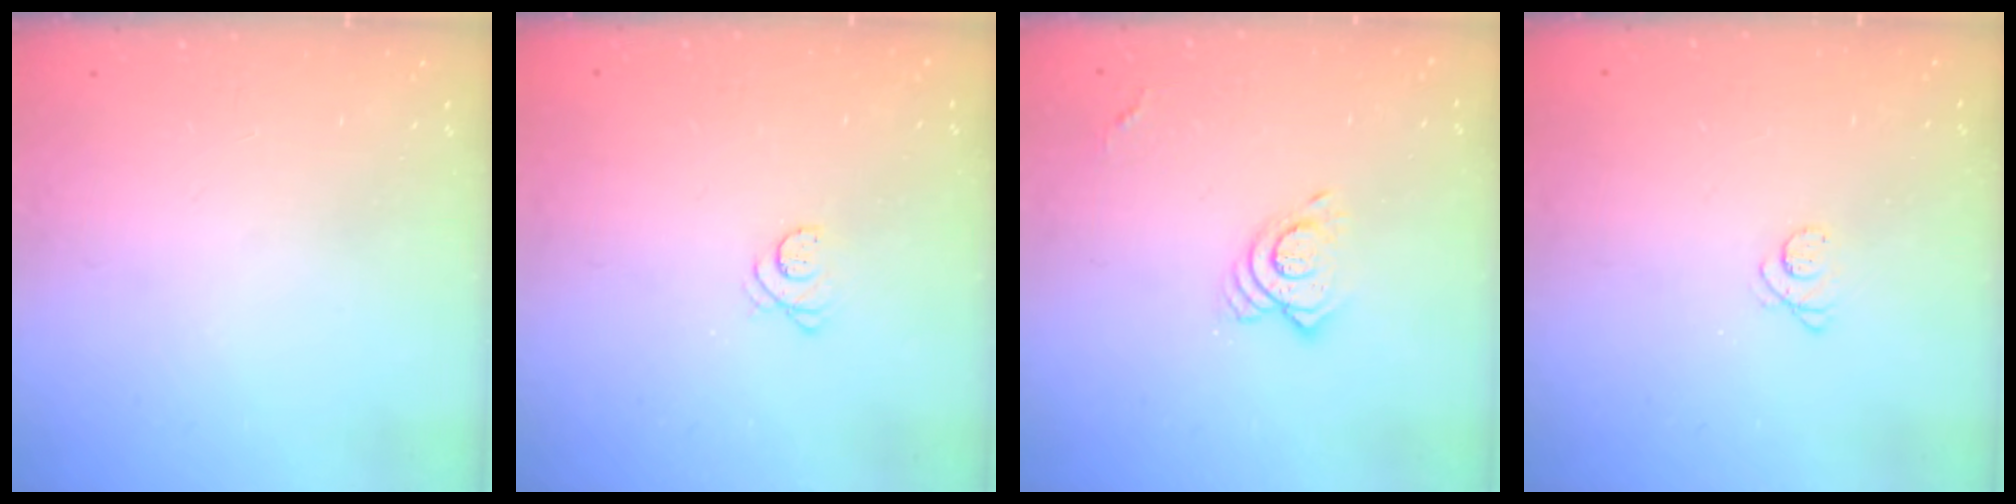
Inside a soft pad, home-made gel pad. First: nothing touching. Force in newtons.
{"total": 3.1, "press": 3.1, "slide": 0.4}
{"total": 8.3, "press": 8.3, "slide": 0.8}
{"total": 2.6, "press": 2.6, "slide": 0.3}